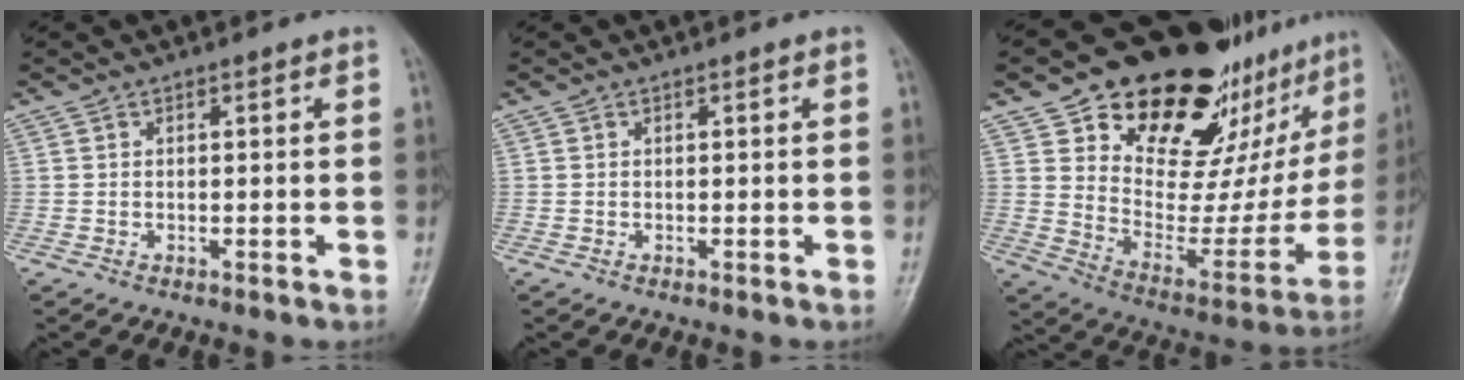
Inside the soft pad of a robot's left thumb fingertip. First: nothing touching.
{"total": 0.0}
{"total": 29.7, "force": [18.8, 14.8, 17.6], "torque": [-0.205, -0.078, 0.282]}